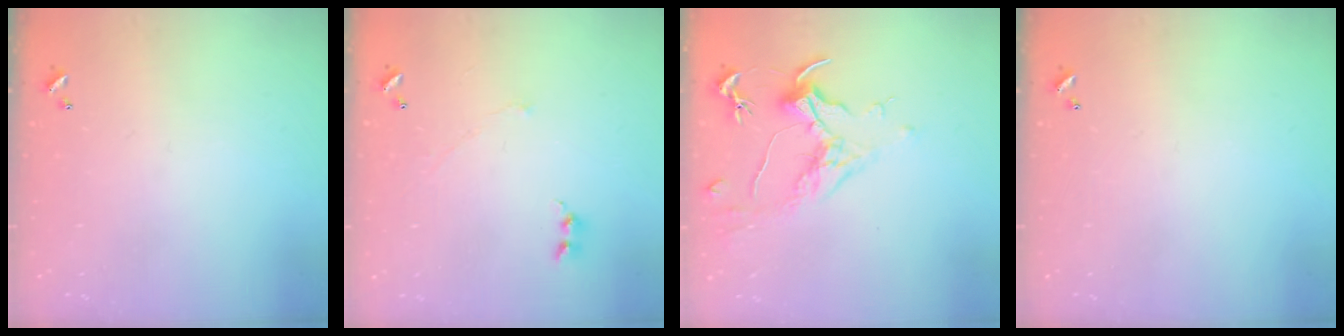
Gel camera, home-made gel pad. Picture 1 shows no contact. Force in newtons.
{"total": 2.4, "press": 2.3, "slide": 0.7}
{"total": 1.7, "press": 1.5, "slide": 0.7}
{"total": 0.0}